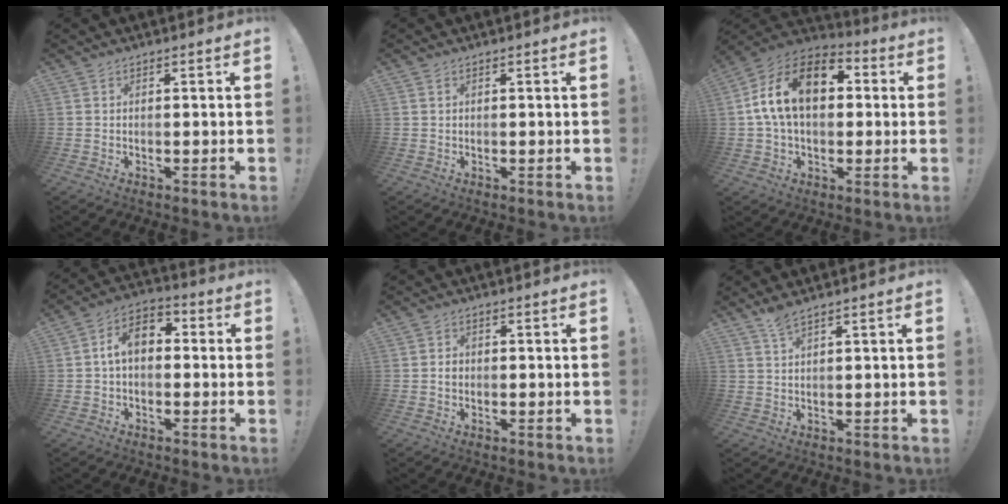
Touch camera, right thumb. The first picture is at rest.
{"total": 0.5, "force": [0.4, 0.2, 0.3], "torque": [-0.002, -0.002, 0.007]}
{"total": 17.9, "force": [4.1, 11.3, 13.2], "torque": [-0.240, 0.005, 0.069]}
{"total": 8.3, "force": [0.7, 5.3, 6.3], "torque": [-0.121, 0.015, 0.017]}
{"total": 1.6, "force": [-0.3, 1.4, 0.6], "torque": [-0.007, 0.003, -0.007]}
{"total": 3.3, "force": [2.6, 0.2, 2.0], "torque": [-0.038, -0.013, 0.045]}